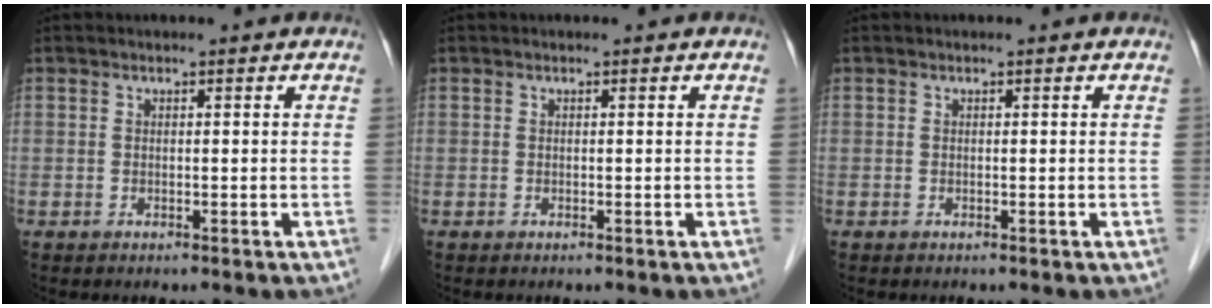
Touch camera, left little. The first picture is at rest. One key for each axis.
{"total": 0.0}
{"total": 0.0}